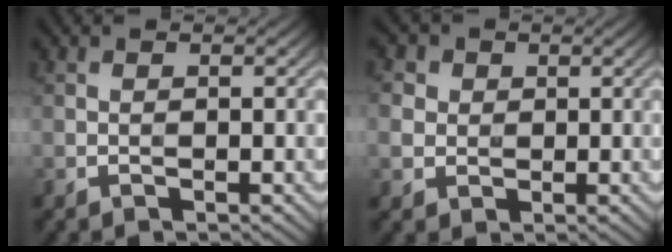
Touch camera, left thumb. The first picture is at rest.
{"total": 3.4, "force": [0.6, 3.2, 1.0], "torque": [-0.044, 0.005, 0.006]}